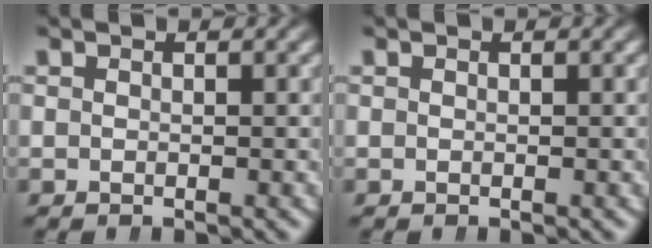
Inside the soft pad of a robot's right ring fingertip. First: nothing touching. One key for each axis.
{"total": 0.0}